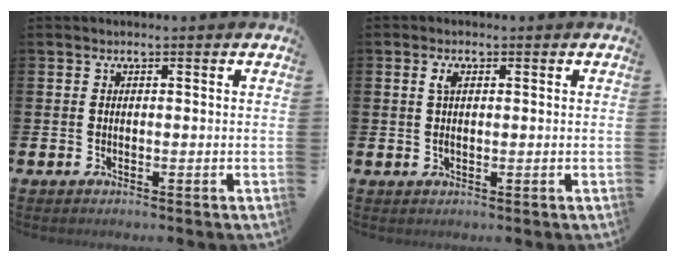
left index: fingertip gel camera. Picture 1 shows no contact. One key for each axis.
{"total": 1.9, "fx": 0.7, "fy": 0.9, "fz": 1.6, "tx": -0.031, "ty": 0.003, "tz": 0.010}